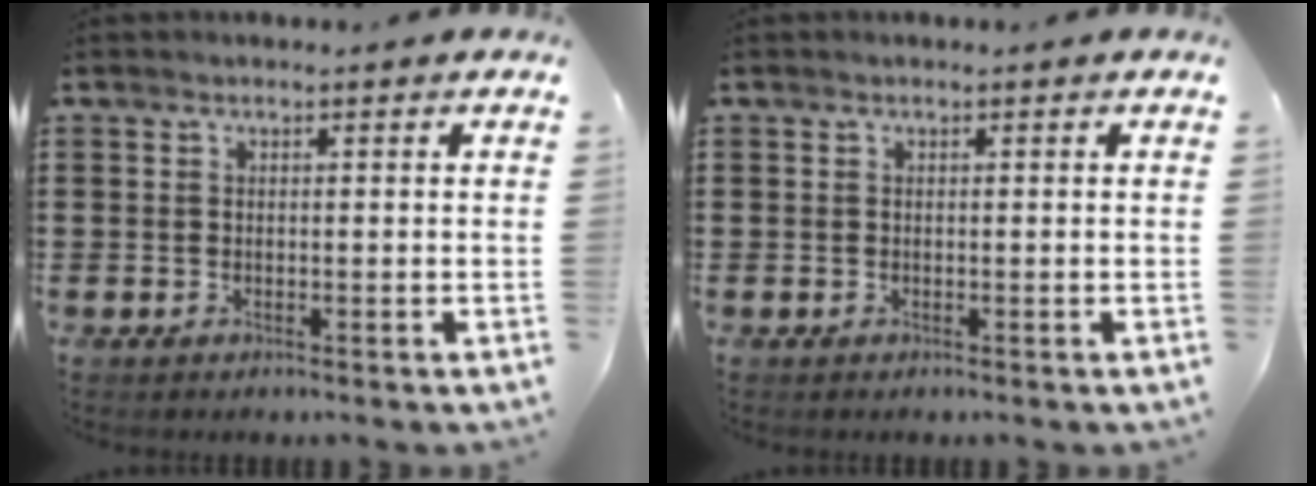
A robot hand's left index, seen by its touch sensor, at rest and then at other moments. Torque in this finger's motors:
{"motor_torque": [0.00, 0.00, 0.00, 0.00]}